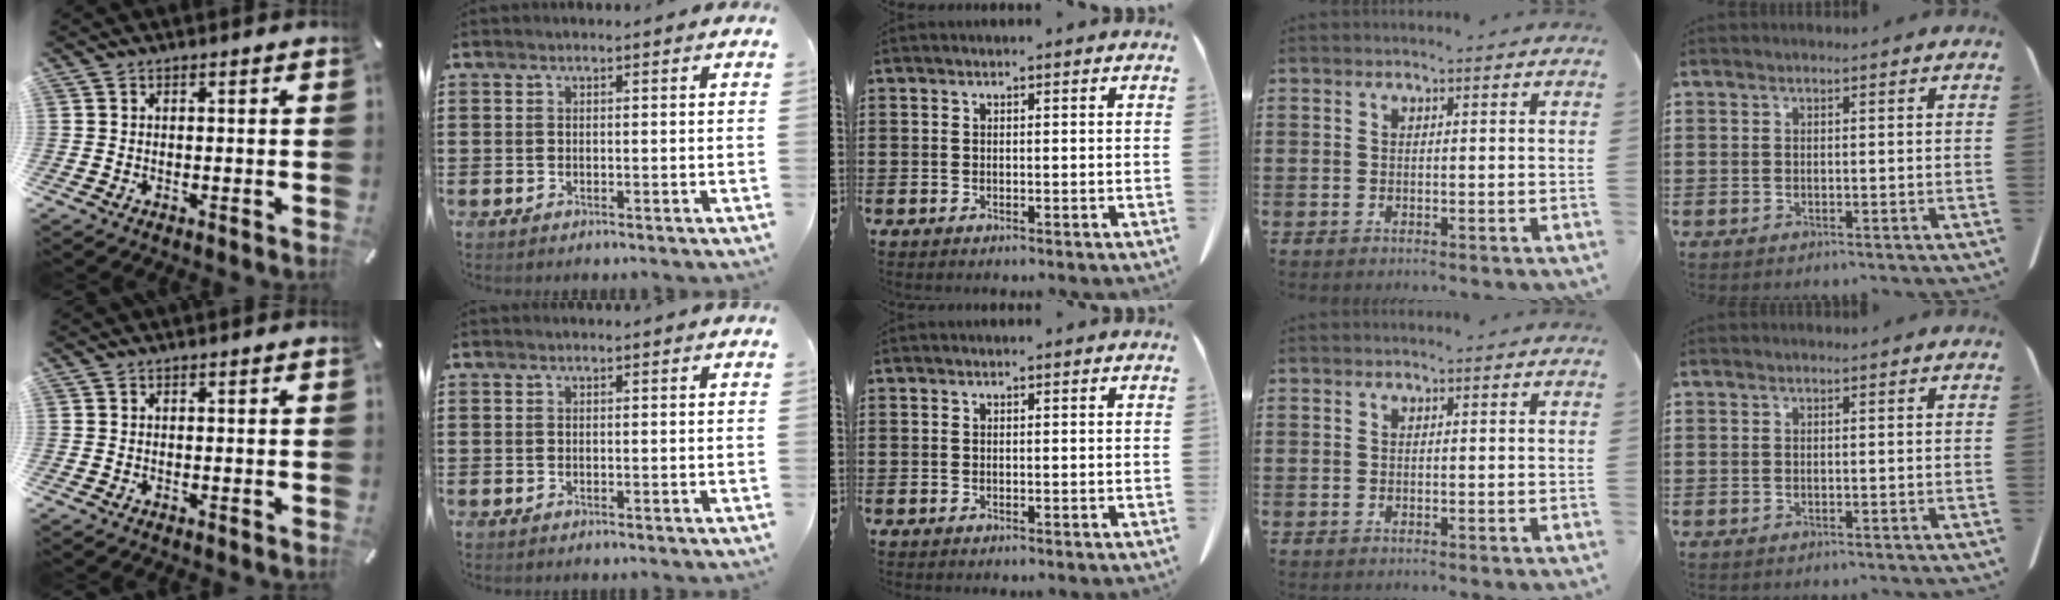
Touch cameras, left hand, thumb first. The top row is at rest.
{}